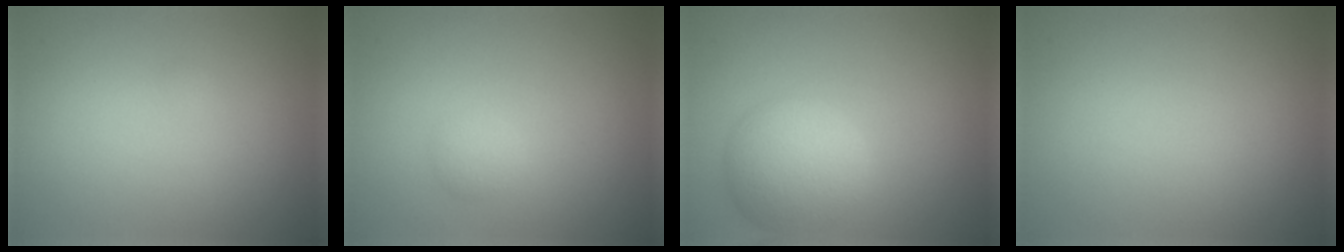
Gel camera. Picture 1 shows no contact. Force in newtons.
{"total": 1.3, "press": 1.3, "slide": 0.0}
{"total": 5.5, "press": 5.5, "slide": 0.5}
{"total": 0.0}